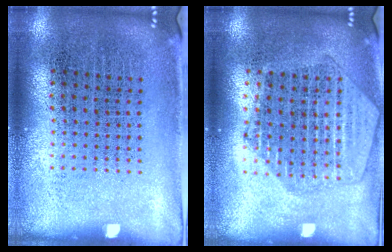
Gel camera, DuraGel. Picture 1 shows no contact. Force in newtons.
{"total": 1.9, "press": 1.8, "slide": 0.6}